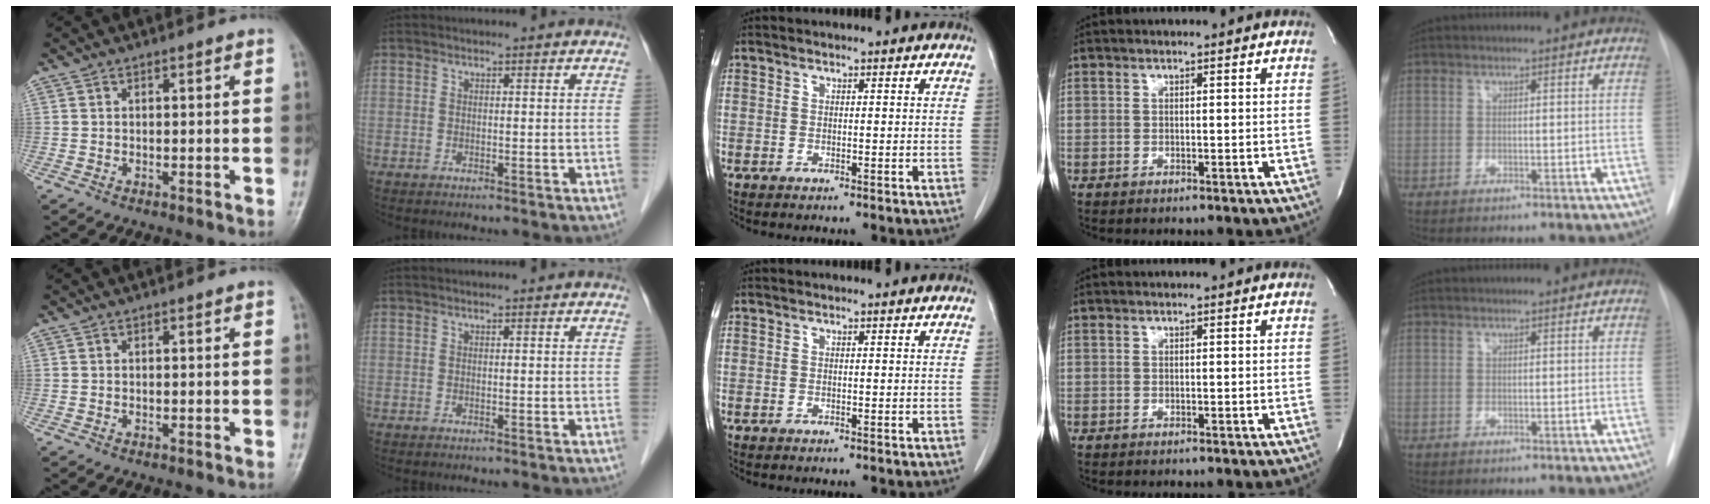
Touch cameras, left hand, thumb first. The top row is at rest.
{}